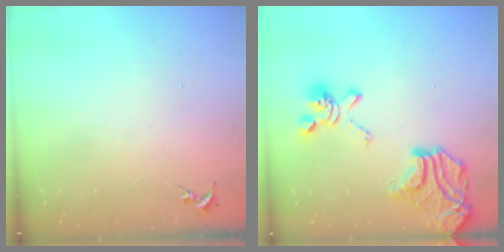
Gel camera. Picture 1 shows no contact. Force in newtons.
{"total": 25.0, "press": 24.9, "slide": 2.6}